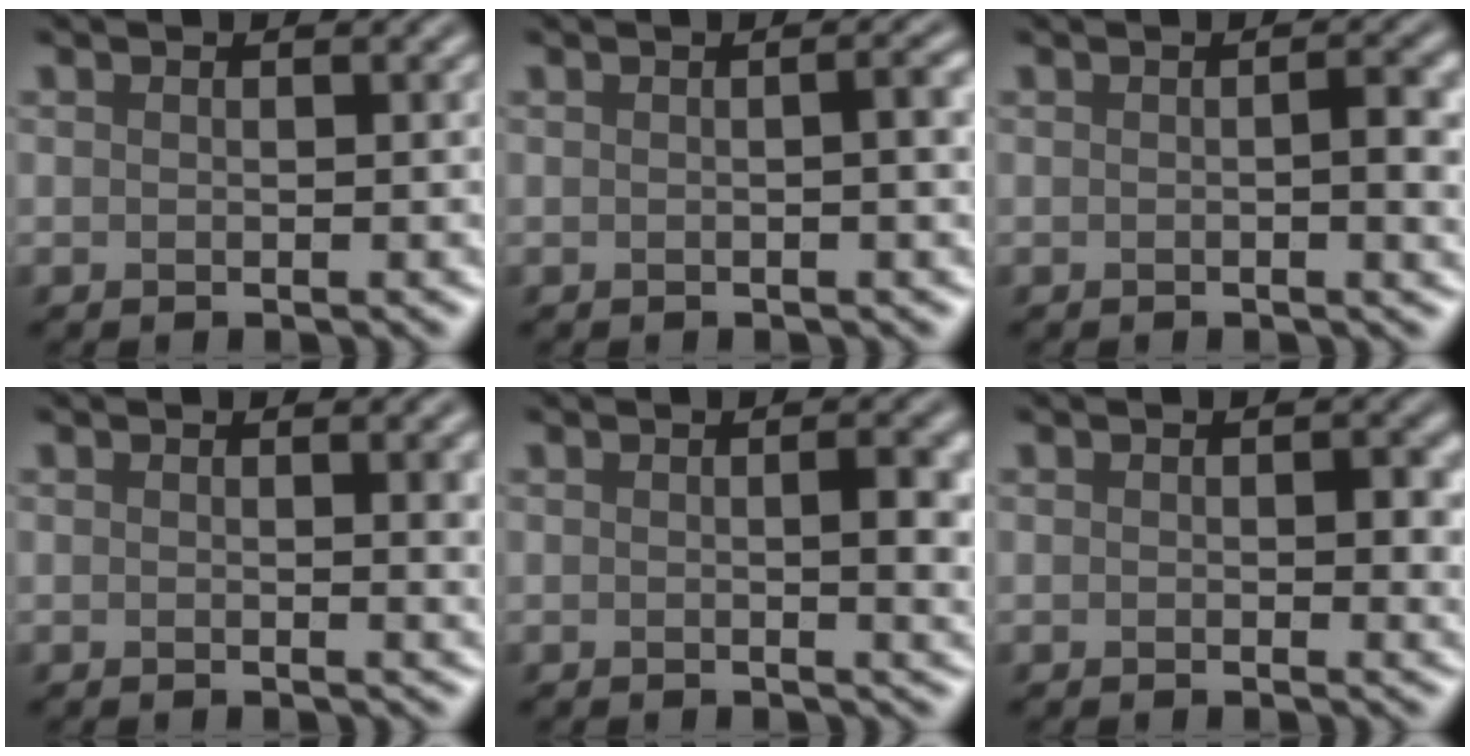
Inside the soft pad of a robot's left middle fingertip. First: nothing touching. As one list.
[{"total": 2.4, "force": [0.1, 0.6, 2.3], "torque": [-0.027, 0.006, -0.001]}, {"total": 2.7, "force": [0.0, 0.5, 2.6], "torque": [-0.039, 0.001, -0.001]}, {"total": 2.8, "force": [0.5, 0.8, 2.6], "torque": [-0.023, 0.001, 0.004]}, {"total": 3.2, "force": [0.2, 0.8, 3.1], "torque": [-0.039, 0.000, 0.001]}, {"total": 2.4, "force": [0.3, 1.2, 2.0], "torque": [-0.020, -0.003, 0.003]}]